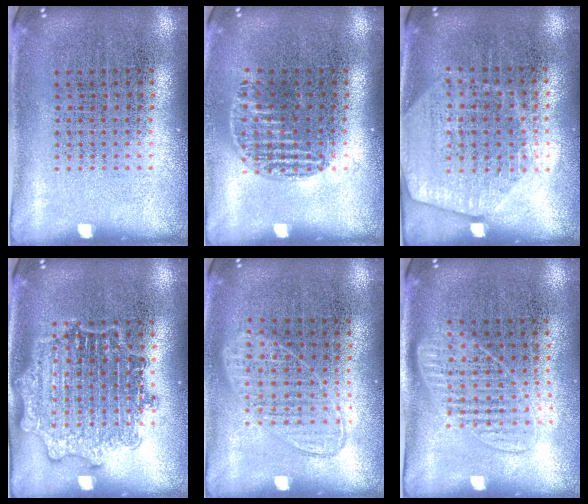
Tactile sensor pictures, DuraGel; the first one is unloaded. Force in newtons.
{"total": 0.9, "press": 0.8, "slide": 0.5}
{"total": 1.7, "press": 1.6, "slide": 0.8}
{"total": 1.8, "press": 1.7, "slide": 0.2}
{"total": 0.9, "press": 0.8, "slide": 0.3}
{"total": 1.3, "press": 1.2, "slide": 0.6}